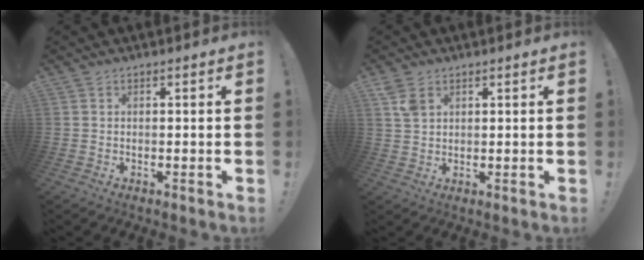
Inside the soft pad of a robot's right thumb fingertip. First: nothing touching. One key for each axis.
{"total": 4.3, "fx": 2.4, "fy": 2.4, "fz": 2.7, "tx": -0.048, "ty": -0.007, "tz": 0.046}